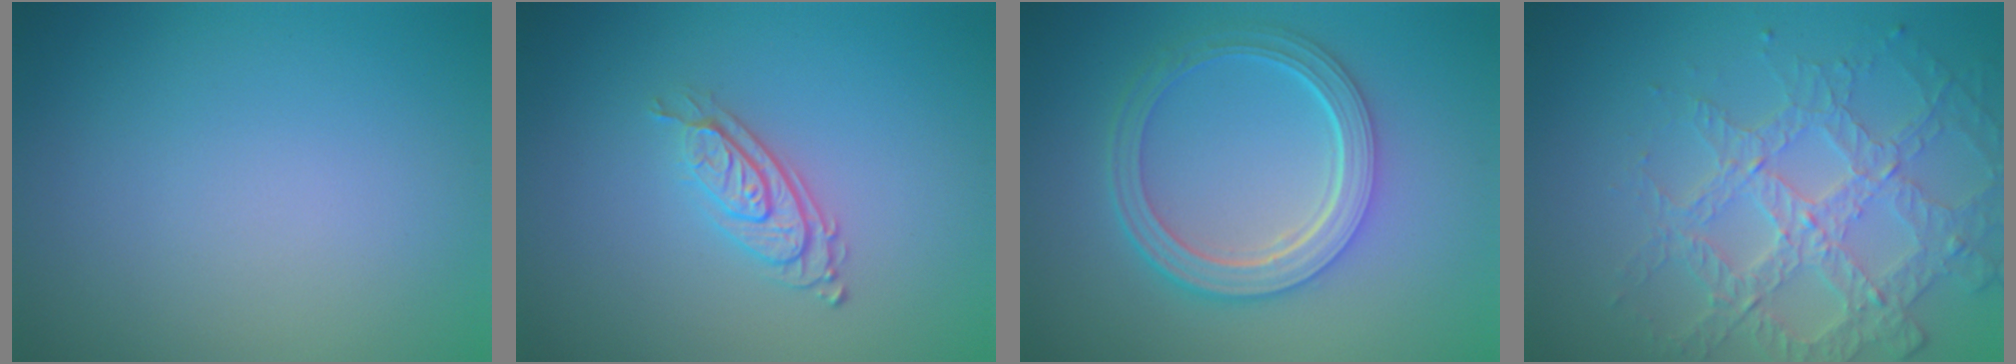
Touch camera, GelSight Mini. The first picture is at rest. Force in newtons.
{"total": 2.8, "press": 2.0, "slide": 1.9}
{"total": 5.4, "press": 4.0, "slide": 3.6}
{"total": 4.0, "press": 4.0, "slide": 0.3}